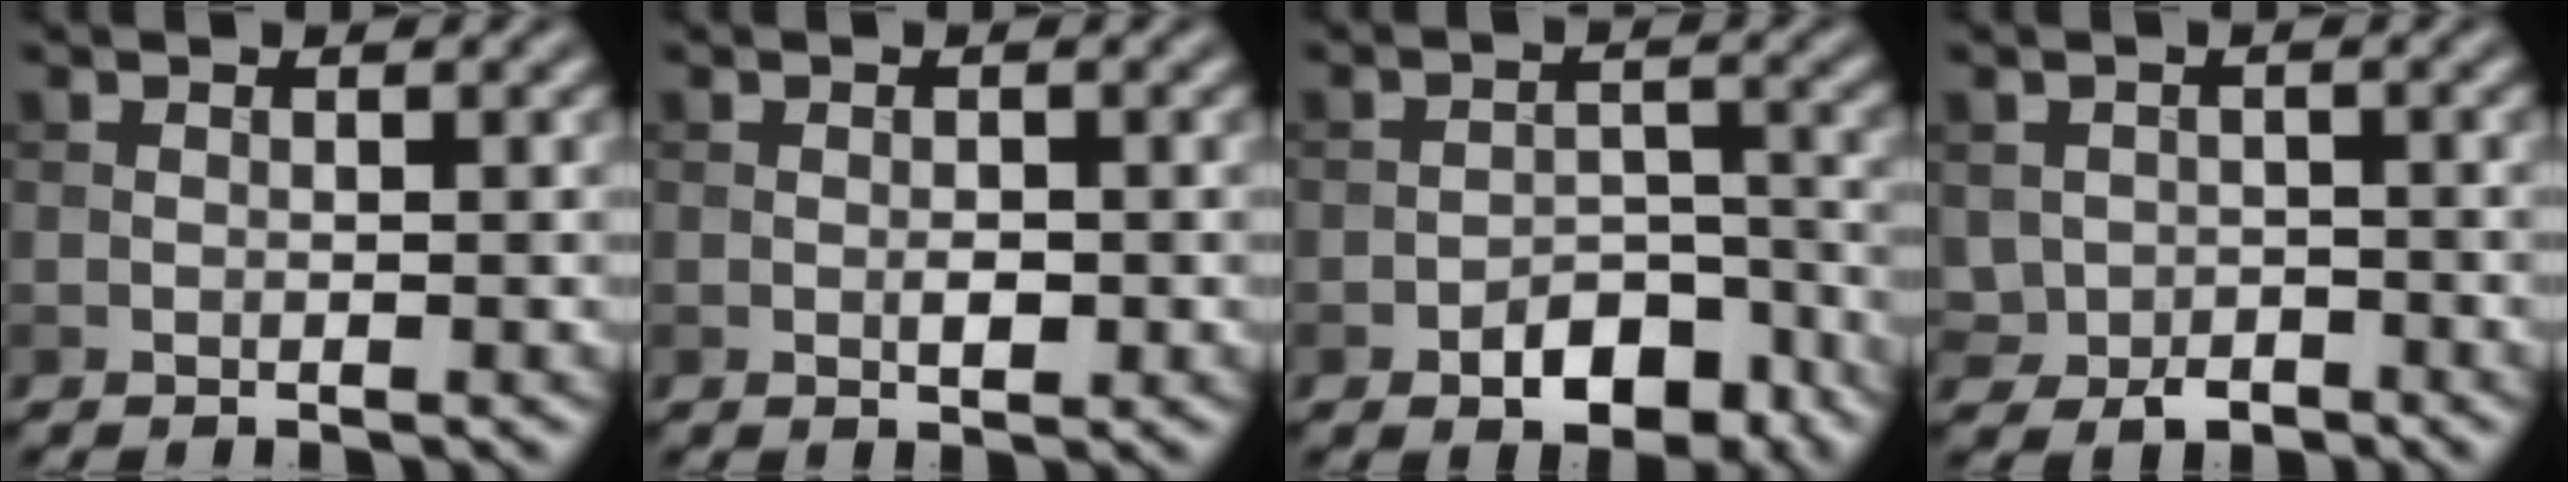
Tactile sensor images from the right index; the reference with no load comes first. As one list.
[{"total": 1.2, "force": [-0.2, 0.6, 1.0], "torque": [-0.016, -0.001, -0.003]}, {"total": 5.1, "force": [-3.1, 2.8, 2.9], "torque": [-0.037, 0.004, -0.049]}, {"total": 2.5, "force": [-1.0, 2.1, 1.1], "torque": [-0.018, -0.008, -0.019]}]